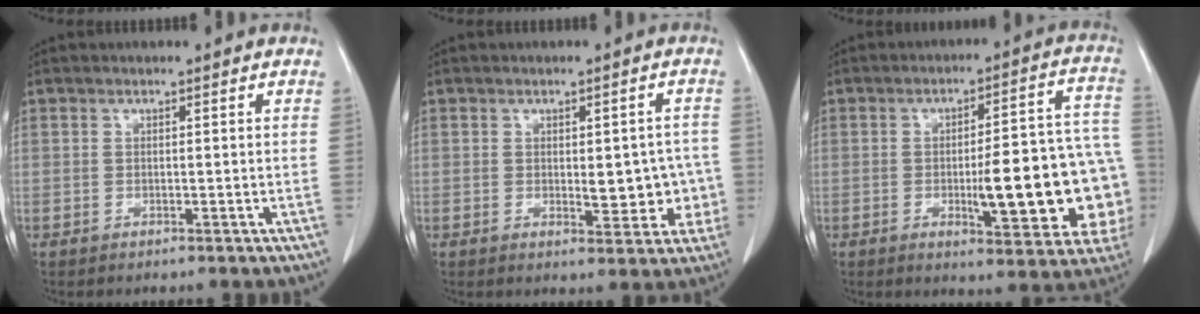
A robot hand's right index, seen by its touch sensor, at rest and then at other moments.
{"total": 6.7, "force": [-0.8, 3.2, 5.9], "torque": [-0.061, 0.009, -0.002]}
{"total": 18.8, "force": [-3.8, 4.0, 18.0], "torque": [-0.152, 0.034, -0.033]}